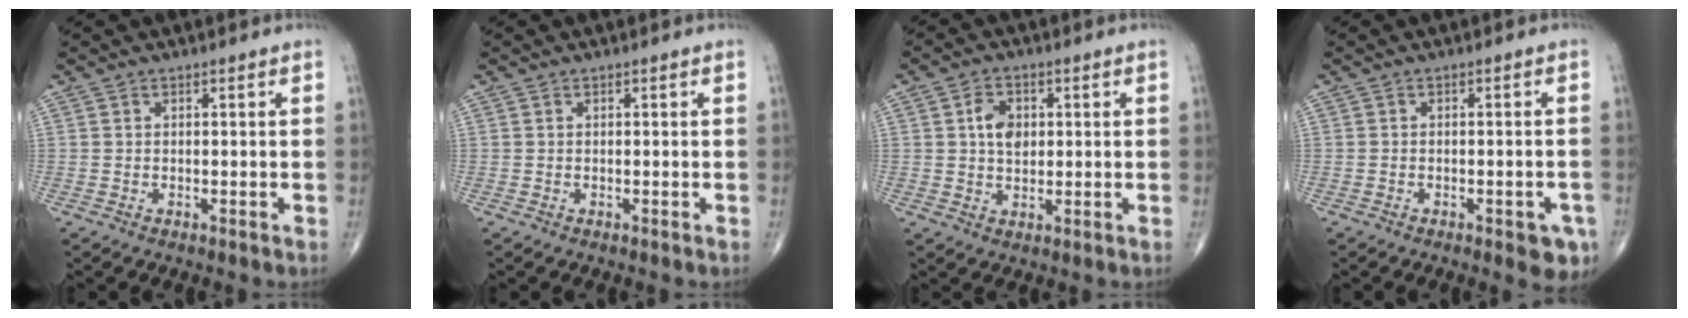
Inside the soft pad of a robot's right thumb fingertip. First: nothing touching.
{"total": 0.0}
{"total": 5.2, "force": [1.1, 3.7, 3.6], "torque": [-0.049, -0.002, 0.015]}
{"total": 4.9, "force": [-2.3, 2.0, 3.8], "torque": [-0.031, 0.007, -0.024]}